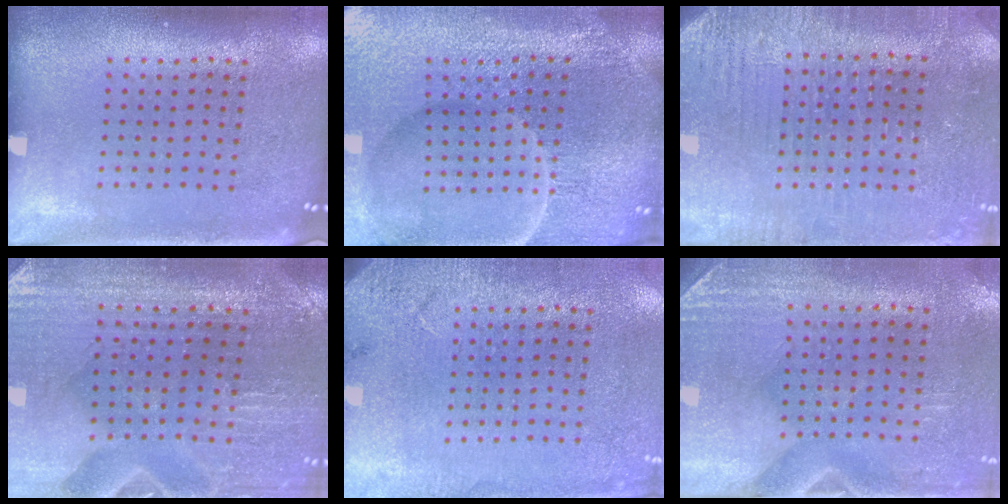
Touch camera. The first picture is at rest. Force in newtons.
{"total": 6.2, "press": 5.6, "slide": 2.6}
{"total": 3.1, "press": 3.0, "slide": 0.6}
{"total": 1.5, "press": 1.4, "slide": 0.2}
{"total": 2.6, "press": 2.2, "slide": 1.3}
{"total": 3.0, "press": 2.5, "slide": 1.5}